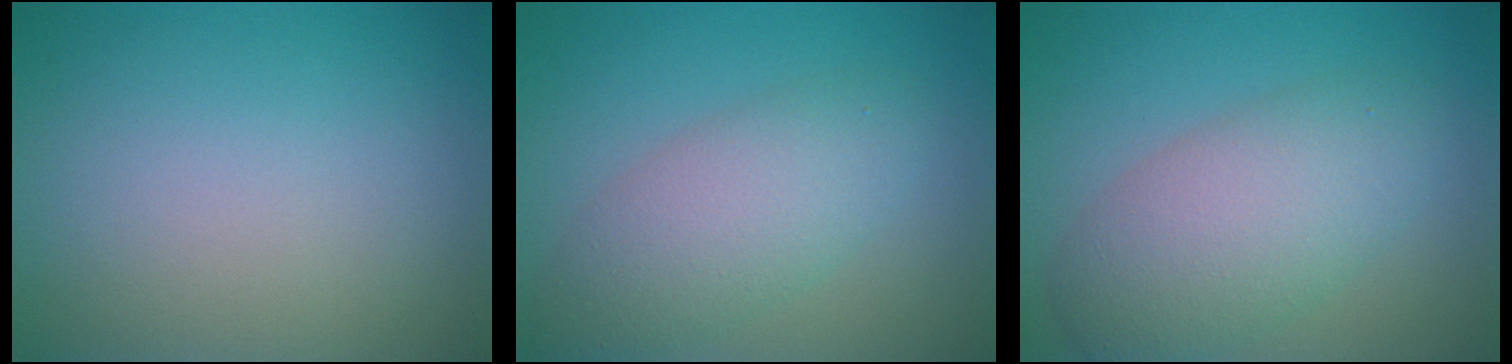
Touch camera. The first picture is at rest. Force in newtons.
{"total": 4.7, "press": 4.7, "slide": 0.3}
{"total": 6.0, "press": 6.0, "slide": 0.0}